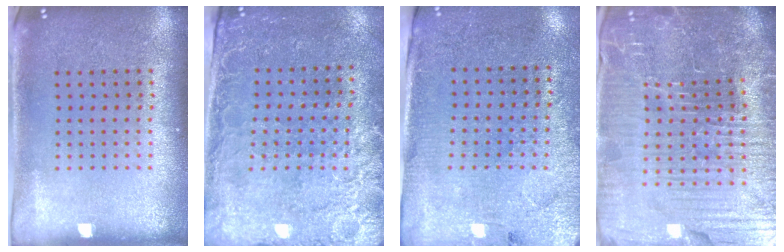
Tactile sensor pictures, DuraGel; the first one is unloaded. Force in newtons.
{"total": 2.7, "press": 2.4, "slide": 1.2}
{"total": 2.8, "press": 2.6, "slide": 1.2}
{"total": 7.4, "press": 6.5, "slide": 3.5}